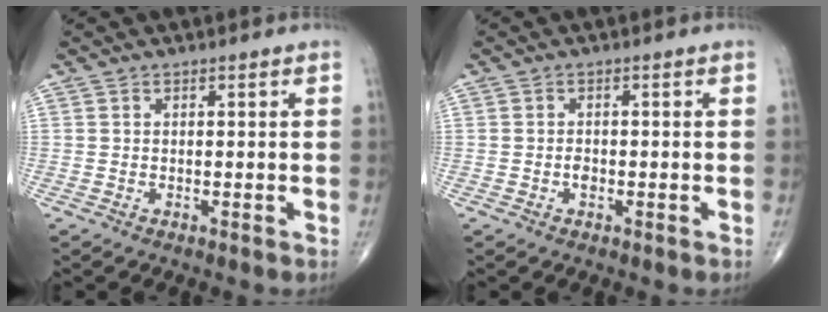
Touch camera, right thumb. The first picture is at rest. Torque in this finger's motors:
{"motor_torque": [0.99, 0.36, 0.03, -0.15, -0.03]}